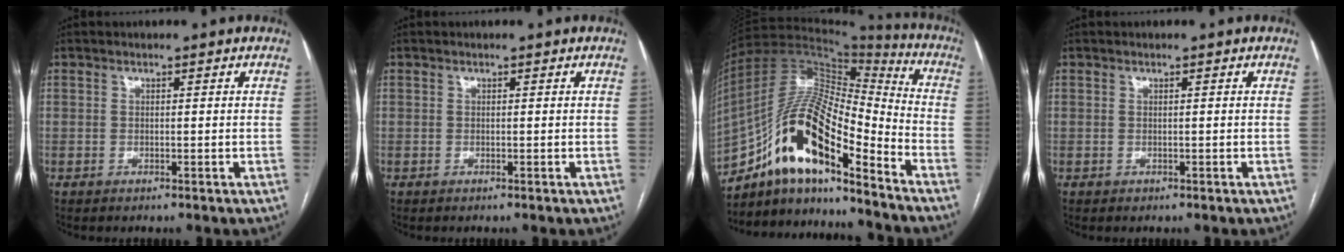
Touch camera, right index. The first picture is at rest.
{"total": 0.0}
{"total": 17.9, "force": [-11.3, 4.1, 13.3], "torque": [-0.252, 0.024, -0.195]}
{"total": 0.0}